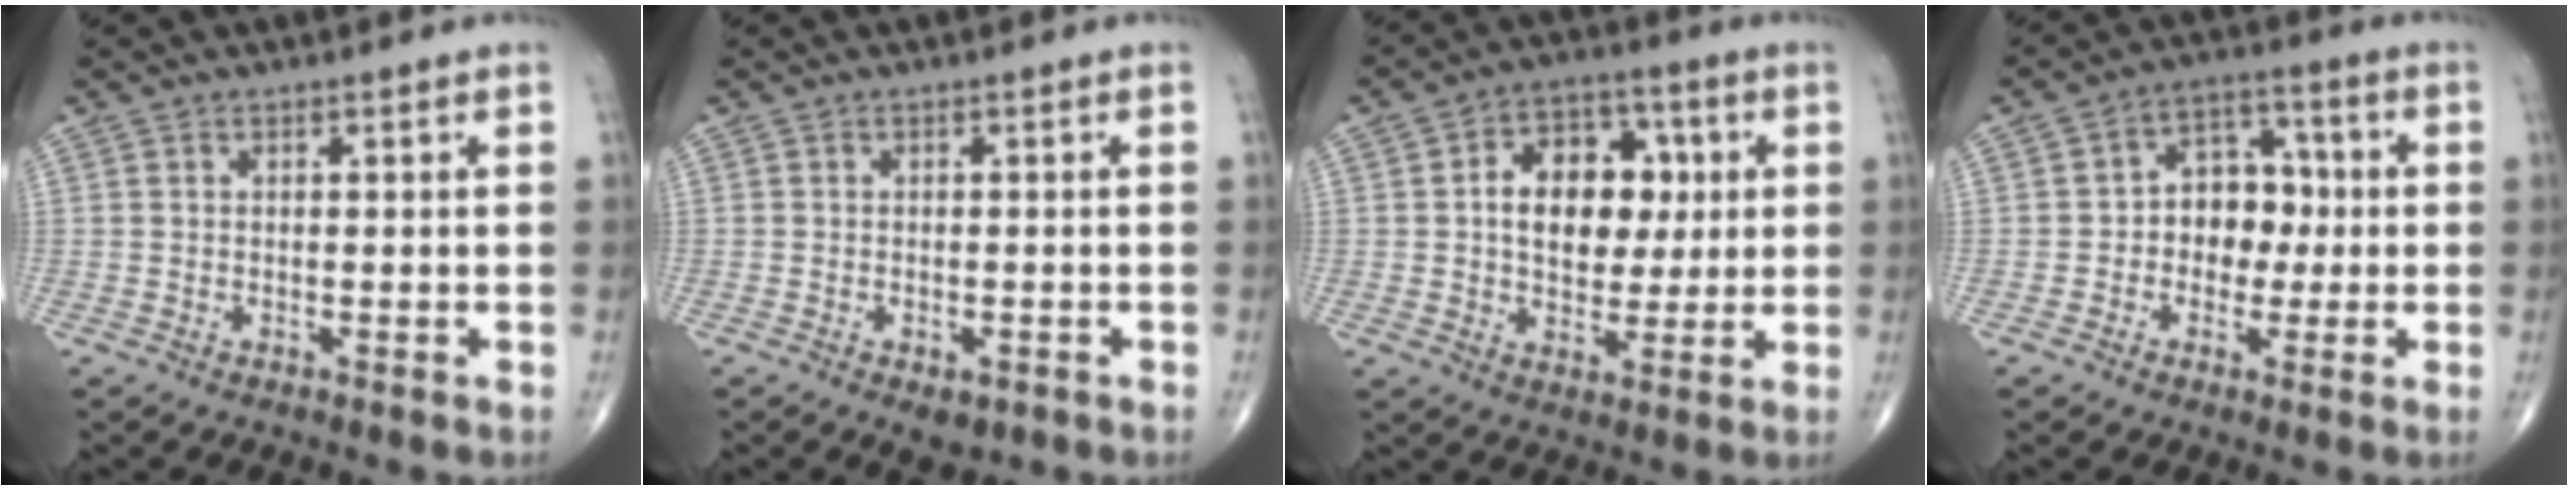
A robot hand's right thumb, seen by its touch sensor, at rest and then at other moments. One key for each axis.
{"total": 3.0, "fx": -1.4, "fy": 1.6, "fz": 2.1, "tx": -0.026, "ty": 0.003, "tz": -0.011}
{"total": 13.4, "fx": 1.7, "fy": 9.4, "fz": 9.4, "tx": -0.100, "ty": 0.013, "tz": 0.025}
{"total": 9.1, "fx": -0.4, "fy": 7.1, "fz": 5.8, "tx": -0.041, "ty": 0.030, "tz": -0.016}